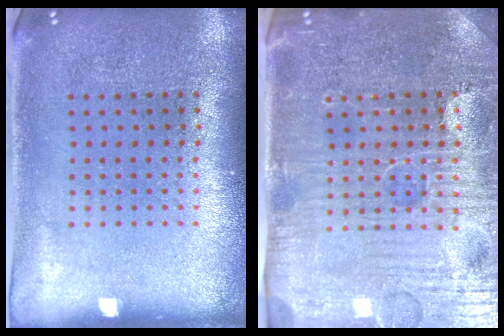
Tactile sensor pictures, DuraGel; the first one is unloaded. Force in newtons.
{"total": 5.2, "press": 4.8, "slide": 1.9}